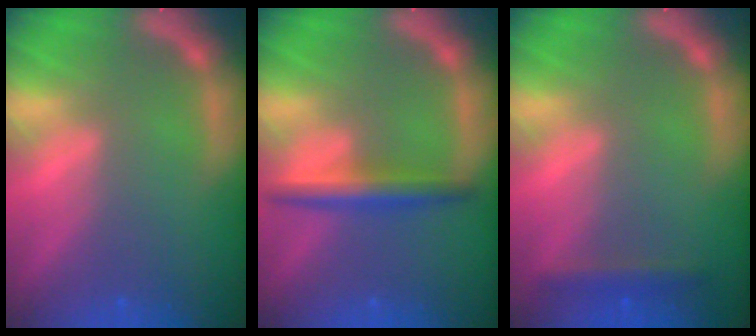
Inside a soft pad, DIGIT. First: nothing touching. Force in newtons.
{"total": 3.5}
{"total": 1.9}